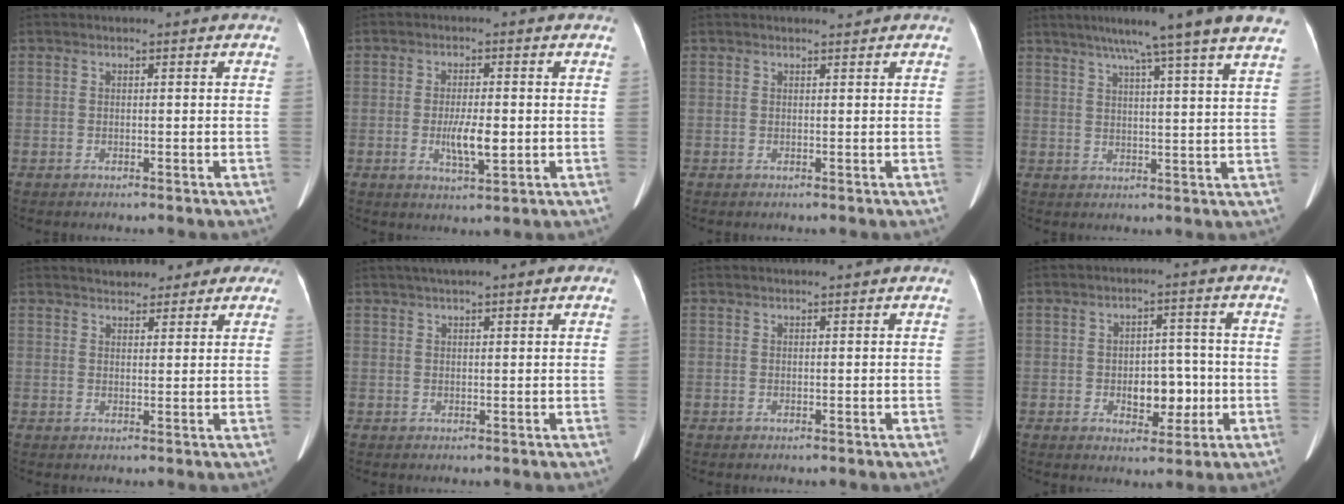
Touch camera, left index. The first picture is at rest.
{"total": 5.0, "force": [-0.7, 1.2, 4.8], "torque": [-0.092, -0.006, -0.012]}
{"total": 0.6, "force": [0.5, -0.1, -0.1], "torque": [-0.006, -0.006, 0.008]}
{"total": 15.4, "force": [12.4, -1.6, 8.9], "torque": [-0.138, 0.005, 0.150]}
{"total": 7.8, "force": [6.5, 3.5, 2.5], "torque": [-0.012, 0.020, 0.074]}
{"total": 5.4, "force": [3.9, 1.1, 3.6], "torque": [-0.048, 0.033, 0.057]}
{"total": 1.3, "force": [1.2, -0.2, 0.4], "torque": [-0.005, 0.016, 0.023]}
{"total": 5.8, "force": [-1.2, 3.5, 4.5], "torque": [-0.060, 0.010, -0.012]}